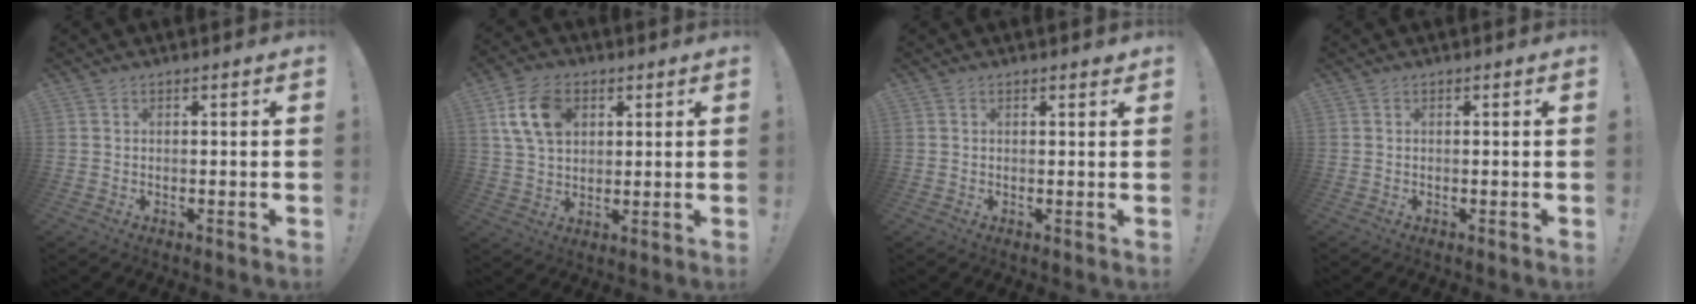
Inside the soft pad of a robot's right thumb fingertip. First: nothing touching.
{"total": 12.1, "force": [4.3, 8.2, 7.8], "torque": [-0.150, 0.006, 0.085]}
{"total": 0.8, "force": [0.6, 0.3, 0.3], "torque": [0.015, -0.009, 0.007]}
{"total": 0.0}